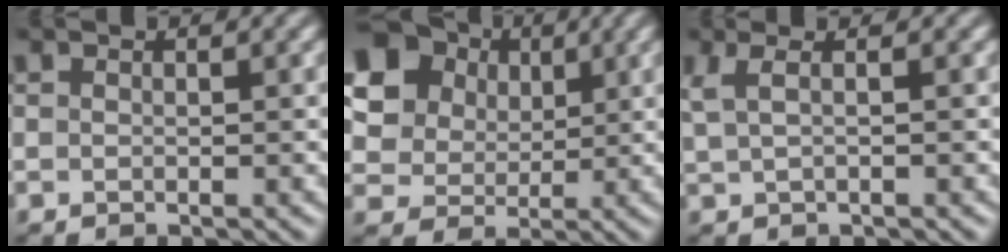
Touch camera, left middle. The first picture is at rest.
{"total": 12.6, "force": [5.3, 10.5, 4.8], "torque": [-0.133, 0.019, 0.105]}
{"total": 2.2, "force": [1.1, 0.7, 1.8], "torque": [-0.030, 0.008, 0.019]}